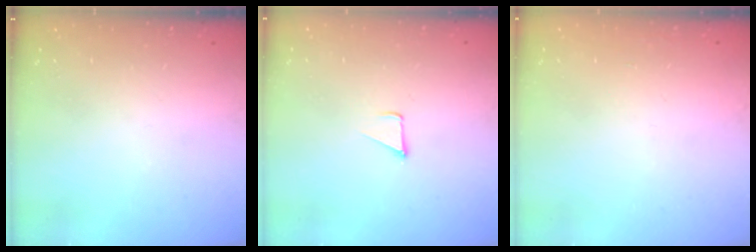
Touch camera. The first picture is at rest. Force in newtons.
{"total": 1.8, "press": 1.7, "slide": 0.1}
{"total": 0.9, "press": 0.9, "slide": 0.0}